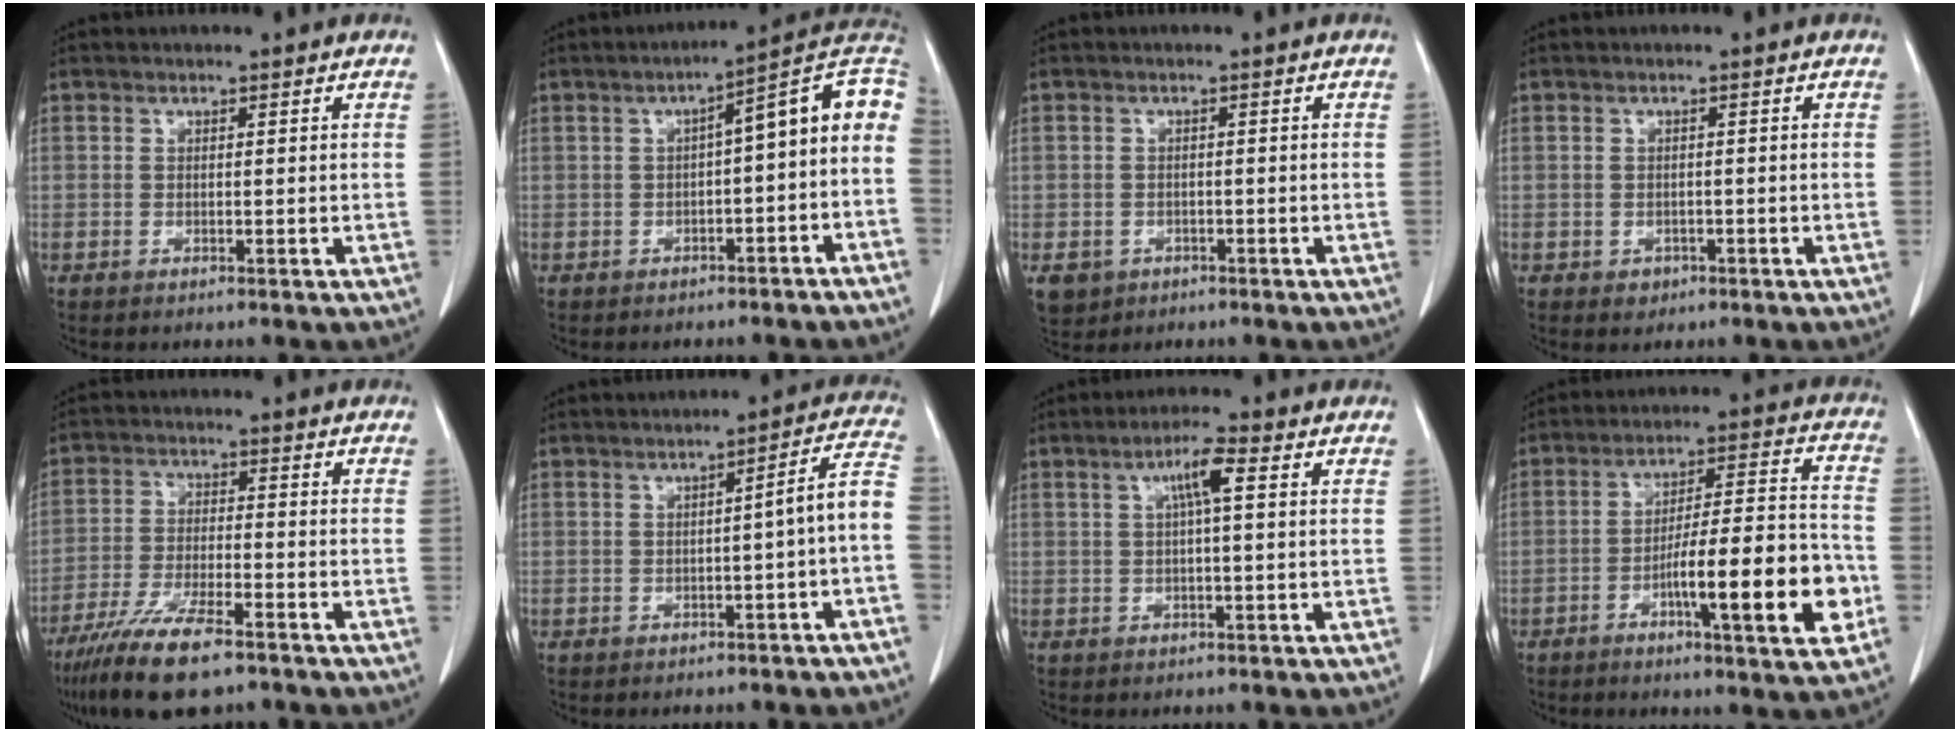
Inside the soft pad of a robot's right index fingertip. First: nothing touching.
{"total": 11.3, "force": [-1.3, 2.7, 10.9], "torque": [-0.143, 0.042, -0.019]}
{"total": 5.1, "force": [-2.3, 4.5, 1.1], "torque": [-0.019, 0.003, -0.027]}
{"total": 1.7, "force": [-0.8, 1.4, 0.4], "torque": [-0.003, 0.004, -0.007]}
{"total": 11.8, "force": [-8.6, 2.3, 7.8], "torque": [-0.145, -0.026, -0.150]}
{"total": 6.3, "force": [-2.0, -0.2, 6.0], "torque": [-0.066, 0.021, -0.028]}
{"total": 4.5, "force": [1.3, 0.4, 4.3], "torque": [-0.079, 0.011, 0.022]}
{"total": 15.7, "force": [-5.4, 1.6, 14.7], "torque": [-0.226, 0.008, -0.081]}